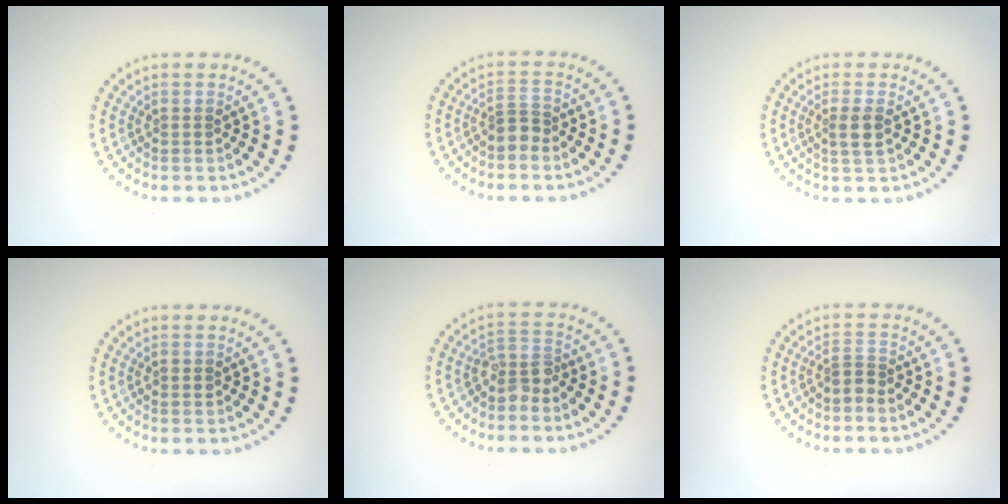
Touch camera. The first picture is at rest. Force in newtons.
{"total": 1.8, "press": 1.5, "slide": 1.1}
{"total": 1.7, "press": 1.5, "slide": 0.8}
{"total": 0.9, "press": 0.9, "slide": 0.3}
{"total": 2.3, "press": 1.9, "slide": 1.4}
{"total": 1.4, "press": 0.9, "slide": 1.1}